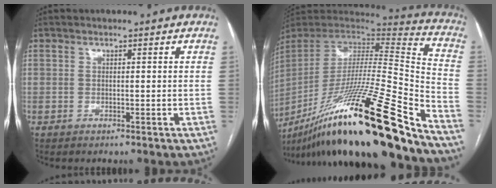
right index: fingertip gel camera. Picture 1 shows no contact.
{"total": 36.6, "force": [-25.5, 2.1, 26.2], "torque": [-0.425, -0.071, -0.419]}